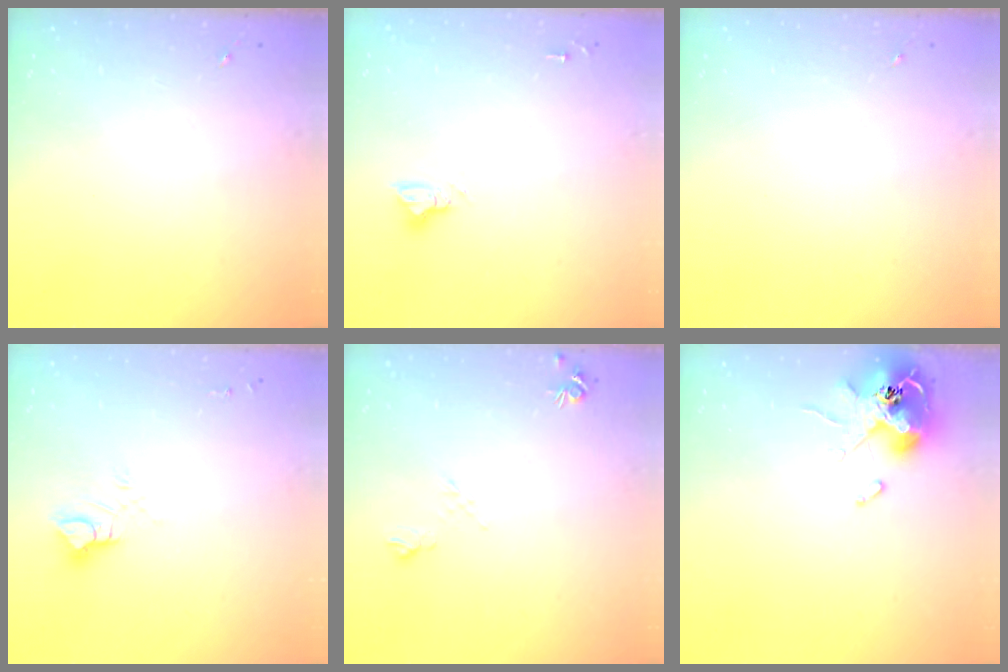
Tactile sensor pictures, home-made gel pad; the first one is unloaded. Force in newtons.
{"total": 4.9, "press": 4.9, "slide": 0.3}
{"total": 0.0}
{"total": 6.3, "press": 6.3, "slide": 0.5}
{"total": 5.3, "press": 5.2, "slide": 0.9}
{"total": 12.4, "press": 12.4, "slide": 1.0}